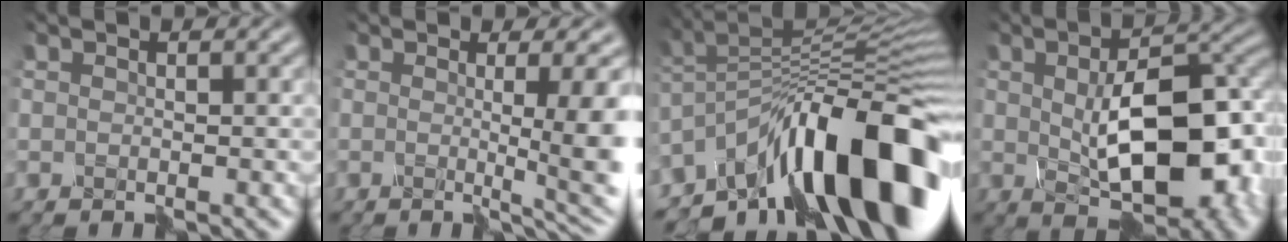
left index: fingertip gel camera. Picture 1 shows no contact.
{"total": 6.2, "force": [-0.3, 1.1, 6.1], "torque": [-0.071, -0.008, -0.002]}
{"total": 14.0, "force": [-8.4, 3.8, 10.5], "torque": [-0.151, 0.034, -0.145]}
{"total": 11.6, "force": [-0.8, 5.7, 10.1], "torque": [-0.131, 0.000, -0.005]}